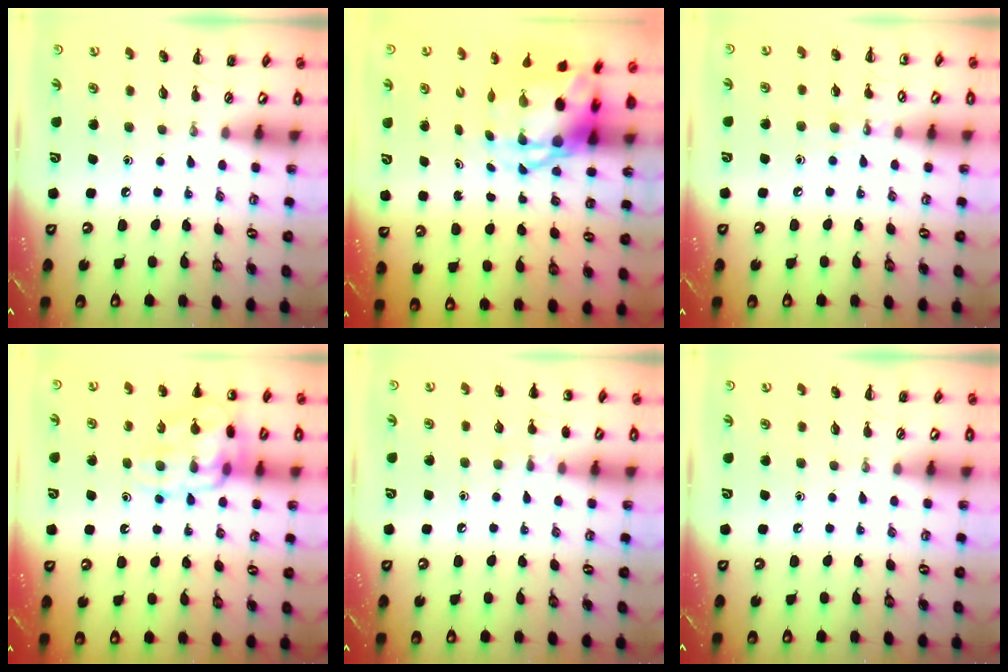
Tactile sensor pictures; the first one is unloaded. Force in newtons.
{"total": 6.2, "press": 6.0, "slide": 1.6}
{"total": 6.3, "press": 6.0, "slide": 1.6}
{"total": 15.2, "press": 15.0, "slide": 2.4}
{"total": 5.6, "press": 5.4, "slide": 1.4}
{"total": 0.0}